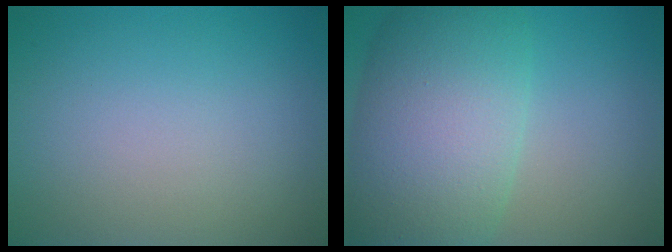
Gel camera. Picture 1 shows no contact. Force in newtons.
{"total": 11.2, "press": 11.2, "slide": 0.2}